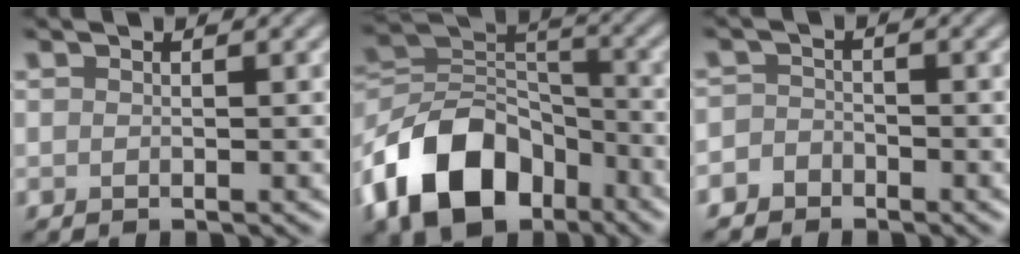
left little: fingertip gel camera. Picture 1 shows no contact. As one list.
[{"total": 11.5, "force": [-6.4, 7.2, 6.4], "torque": [-0.119, 0.002, -0.130]}, {"total": 2.3, "force": [-1.6, 1.7, 0.1], "torque": [0.025, 0.006, -0.035]}]